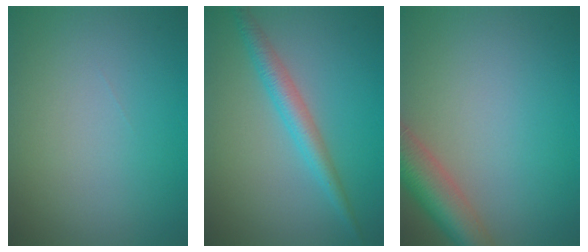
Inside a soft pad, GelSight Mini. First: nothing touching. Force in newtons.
{"total": 2.9, "press": 2.9, "slide": 0.0}
{"total": 5.4, "press": 5.4, "slide": 0.5}